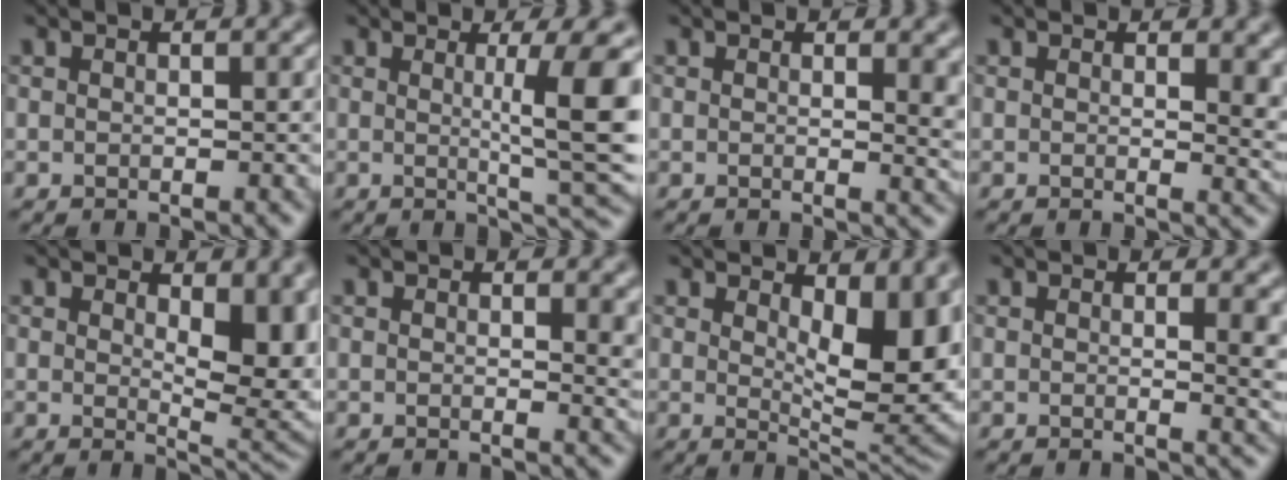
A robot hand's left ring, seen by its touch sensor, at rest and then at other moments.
{"total": 7.4, "force": [0.8, 1.4, 7.3], "torque": [-0.090, -0.005, 0.013]}
{"total": 3.0, "force": [0.8, 1.1, 2.7], "torque": [-0.023, 0.000, 0.011]}
{"total": 3.3, "force": [0.9, 1.3, 3.0], "torque": [-0.027, -0.006, 0.013]}
{"total": 8.2, "force": [1.1, 3.8, 7.2], "torque": [-0.088, -0.010, 0.028]}
{"total": 2.4, "force": [0.7, 0.8, 2.1], "torque": [-0.021, -0.003, 0.009]}
{"total": 9.3, "force": [2.3, 3.9, 8.2], "torque": [-0.093, -0.008, 0.038]}
{"total": 4.0, "force": [0.8, 1.6, 3.6], "torque": [-0.025, -0.001, 0.012]}